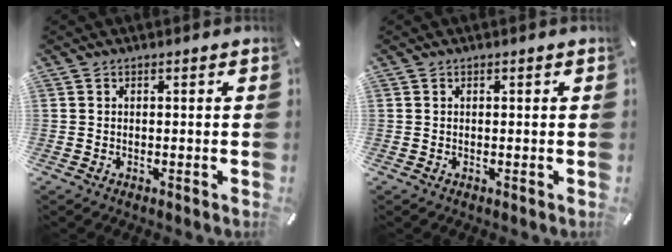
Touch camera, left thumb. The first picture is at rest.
{"total": 0.0}